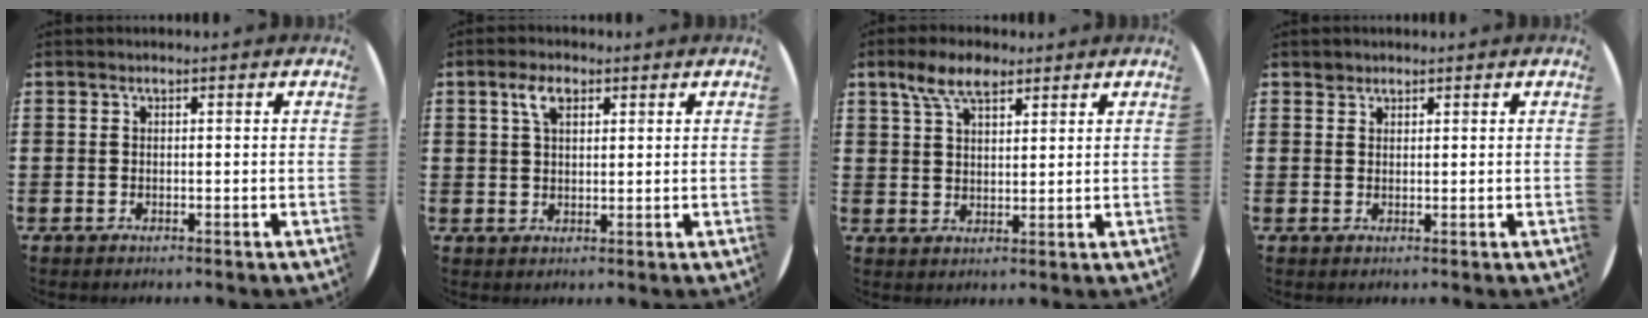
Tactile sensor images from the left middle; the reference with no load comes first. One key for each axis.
{"total": 3.6, "fx": 2.1, "fy": 1.8, "fz": 2.3, "tx": -0.044, "ty": 0.007, "tz": 0.035}
{"total": 5.8, "fx": 4.1, "fy": 2.5, "fz": 3.2, "tx": -0.064, "ty": 0.001, "tz": 0.073}
{"total": 1.1, "fx": 1.0, "fy": 0.5, "fz": -0.1, "tx": 0.002, "ty": 0.003, "tz": 0.020}